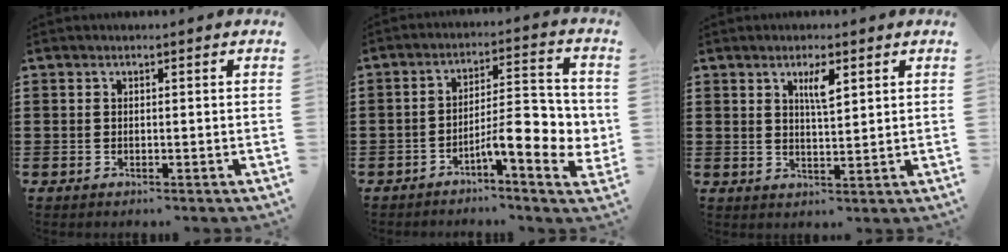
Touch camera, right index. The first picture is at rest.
{"total": 9.0, "force": [-2.8, 2.8, 8.1], "torque": [-0.116, -0.015, -0.051]}
{"total": 3.7, "force": [1.9, 0.9, 3.0], "torque": [-0.048, 0.000, 0.027]}